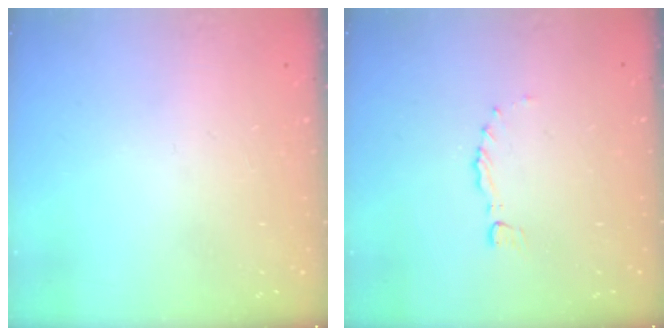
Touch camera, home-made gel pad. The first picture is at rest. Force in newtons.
{"total": 0.0}